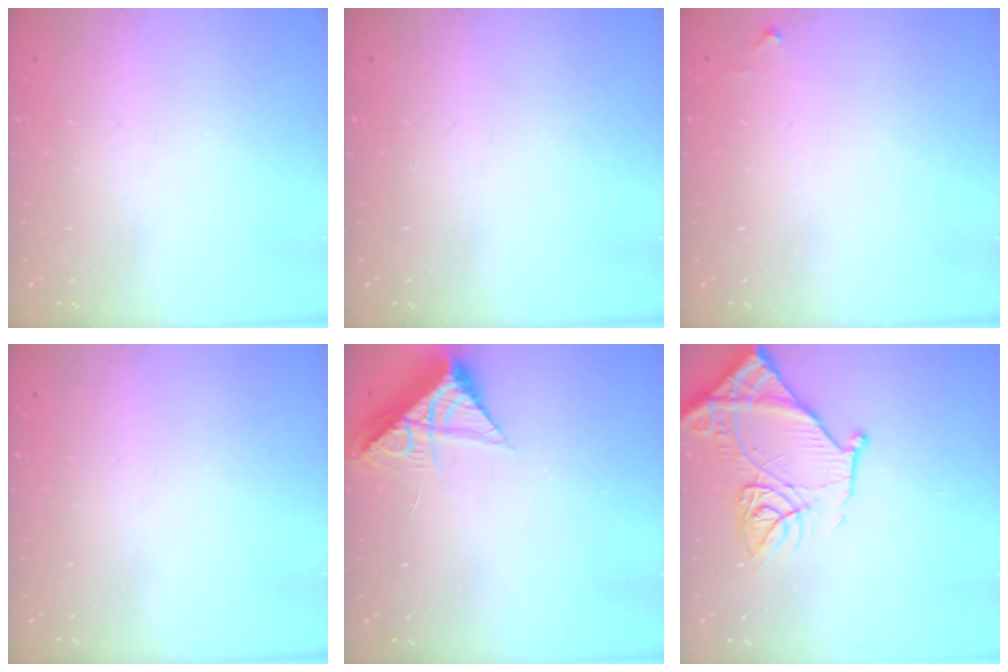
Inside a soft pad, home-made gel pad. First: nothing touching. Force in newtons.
{"total": 0.0}
{"total": 5.0, "press": 5.0, "slide": 0.7}
{"total": 0.0}
{"total": 8.5, "press": 8.5, "slide": 0.5}
{"total": 17.7, "press": 17.6, "slide": 1.7}